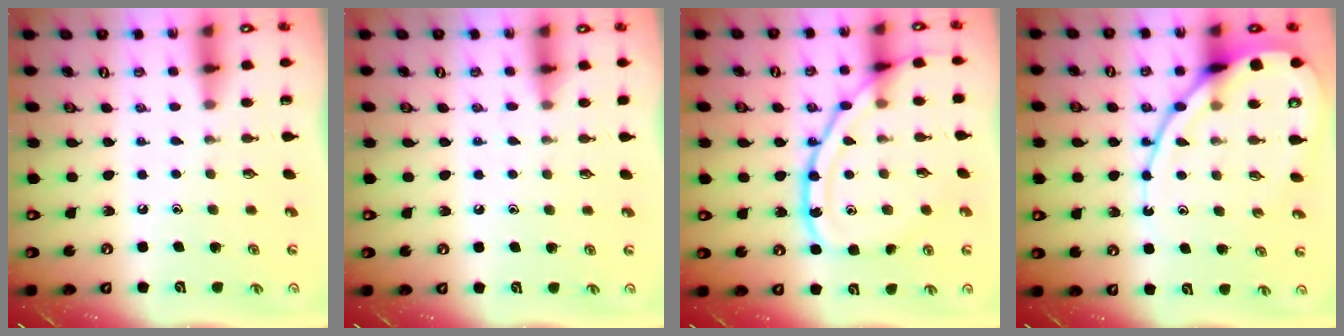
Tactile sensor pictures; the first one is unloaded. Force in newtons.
{"total": 4.7, "press": 4.7, "slide": 0.7}
{"total": 15.3, "press": 15.3, "slide": 0.4}
{"total": 14.1, "press": 14.0, "slide": 1.3}